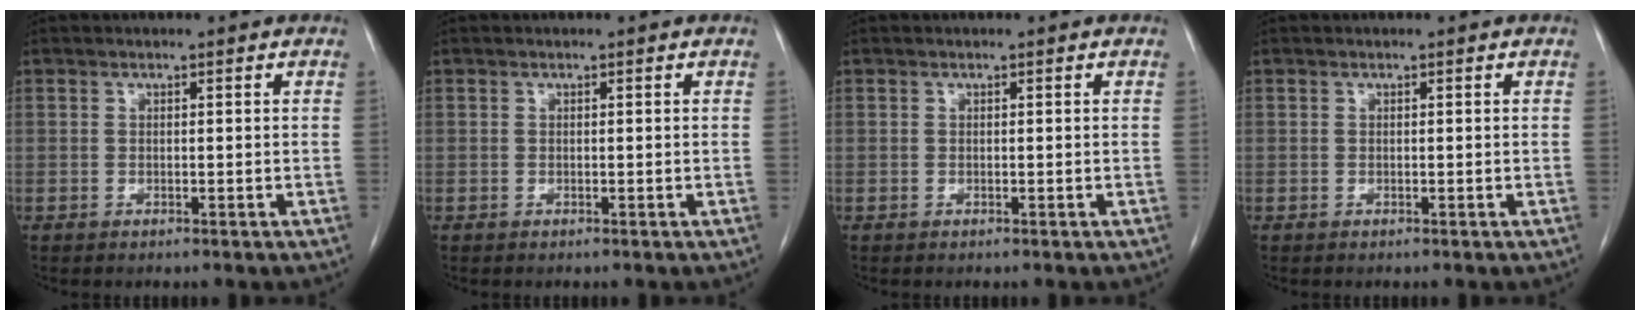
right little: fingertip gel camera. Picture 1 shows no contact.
{"total": 0.0}
{"total": 0.0}
{"total": 0.0}